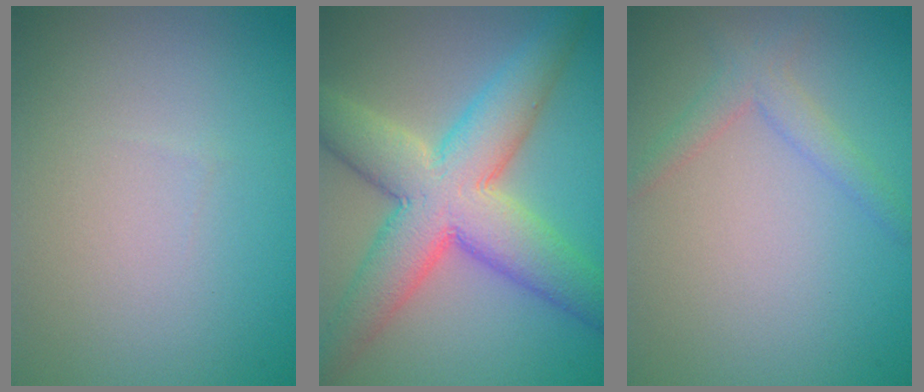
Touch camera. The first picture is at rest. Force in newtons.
{"total": 10.0, "press": 10.0, "slide": 0.5}
{"total": 2.1, "press": 2.1, "slide": 0.1}